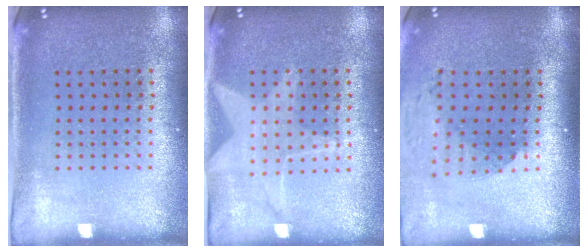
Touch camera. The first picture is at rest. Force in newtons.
{"total": 1.5, "press": 1.5, "slide": 0.1}
{"total": 1.8, "press": 1.4, "slide": 1.1}